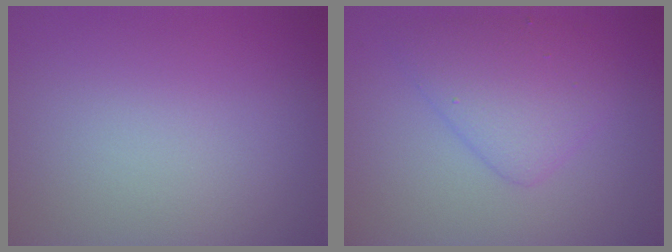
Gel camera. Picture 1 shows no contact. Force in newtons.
{"total": 3.8, "press": 3.8, "slide": 0.2}